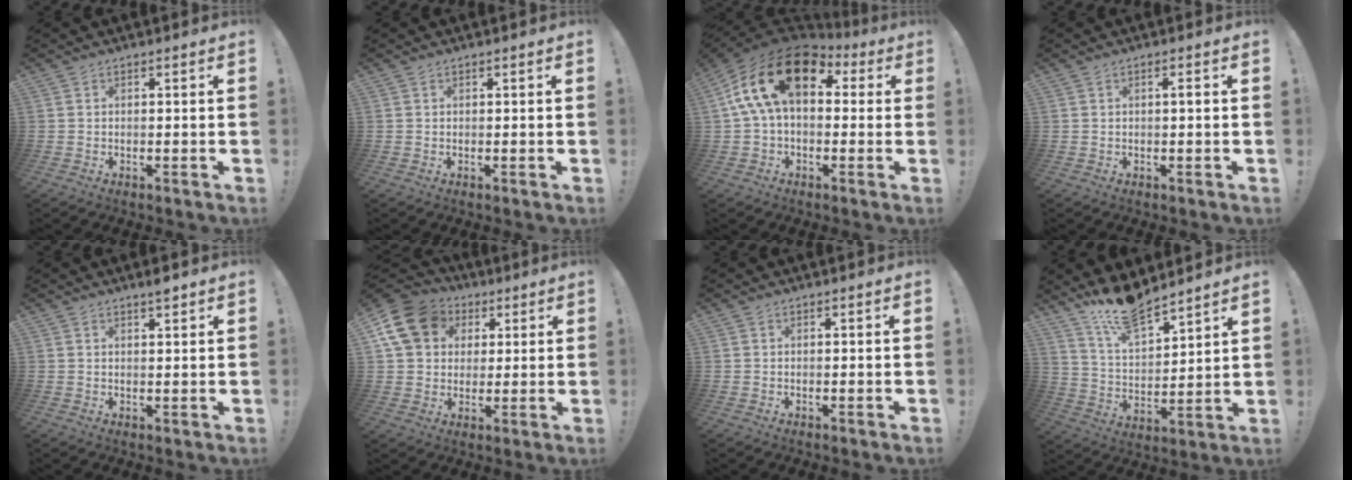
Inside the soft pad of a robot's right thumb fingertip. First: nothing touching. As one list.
[{"total": 0.0}, {"total": 19.9, "force": [6.0, 10.9, 15.5], "torque": [-0.280, -0.003, 0.110]}, {"total": 1.2, "force": [-0.1, 0.0, 1.2], "torque": [-0.021, 0.001, -0.005]}, {"total": 2.1, "force": [1.8, 0.0, 1.2], "torque": [-0.013, -0.013, 0.028]}, {"total": 15.5, "force": [5.4, 12.5, 7.4], "torque": [-0.117, -0.016, 0.109]}, {"total": 0.0}, {"total": 14.1, "force": [12.2, 3.6, 6.0], "torque": [-0.125, -0.084, 0.219]}]